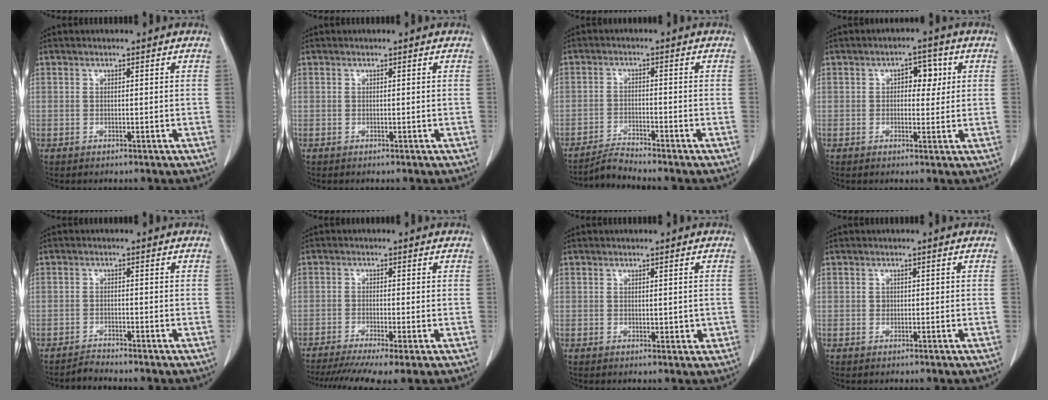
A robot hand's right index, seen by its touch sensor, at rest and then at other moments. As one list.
[{"total": 0.0}, {"total": 3.6, "force": [-3.3, -1.4, 0.0], "torque": [-0.007, -0.021, -0.064]}, {"total": 4.1, "force": [1.1, 2.3, 3.2], "torque": [-0.040, 0.011, 0.014]}, {"total": 1.9, "force": [-1.7, -0.7, -0.3], "torque": [0.005, -0.011, -0.034]}, {"total": 9.5, "force": [-6.8, 0.9, 6.6], "torque": [-0.108, -0.013, -0.109]}, {"total": 1.7, "force": [0.1, 1.0, 1.4], "torque": [-0.015, -0.005, 0.006]}, {"total": 0.8, "force": [0.1, 0.7, 0.4], "torque": [-0.005, 0.003, 0.001]}]